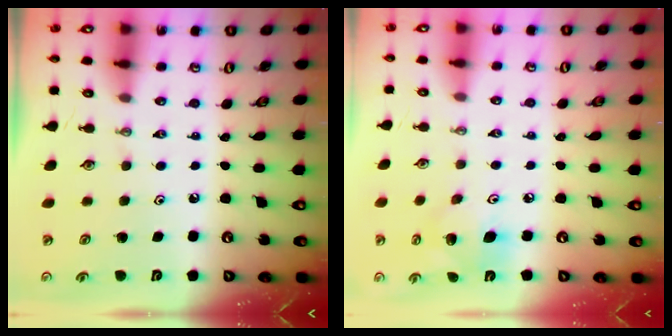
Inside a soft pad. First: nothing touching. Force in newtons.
{"total": 11.3, "press": 11.2, "slide": 1.4}